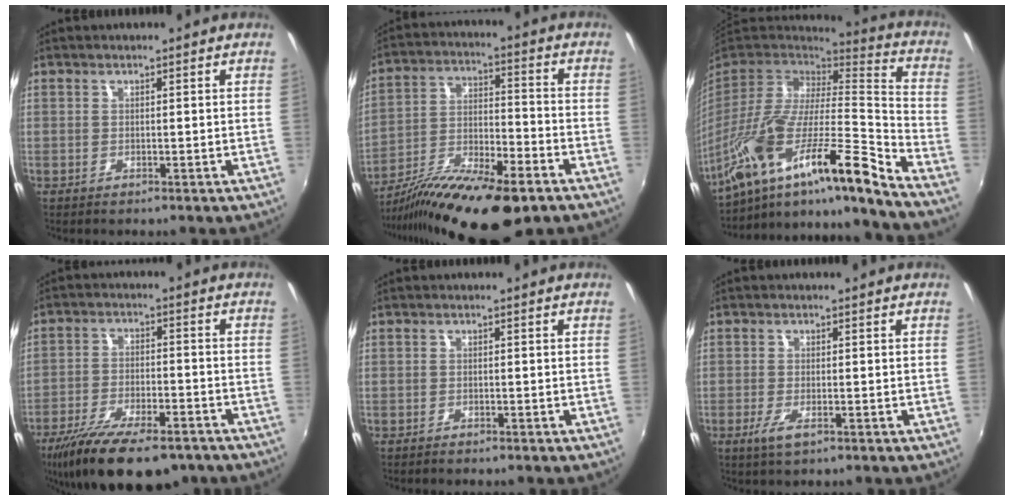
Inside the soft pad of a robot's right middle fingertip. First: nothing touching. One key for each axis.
{"total": 19.7, "fx": -13.3, "fy": 5.0, "fz": 13.7, "tx": -0.249, "ty": -0.036, "tz": -0.227}
{"total": 27.8, "fx": -18.8, "fy": 2.7, "fz": 20.3, "tx": -0.315, "ty": -0.042, "tz": -0.329}
{"total": 17.8, "fx": -12.8, "fy": 6.2, "fz": 10.7, "tx": -0.212, "ty": -0.045, "tz": -0.204}
{"total": 1.2, "fx": -1.0, "fy": 0.4, "fz": 0.4, "tx": -0.012, "ty": -0.005, "tz": -0.018}
{"total": 3.1, "fx": -1.5, "fy": 0.8, "fz": 2.5, "tx": -0.053, "ty": -0.011, "tz": -0.027}